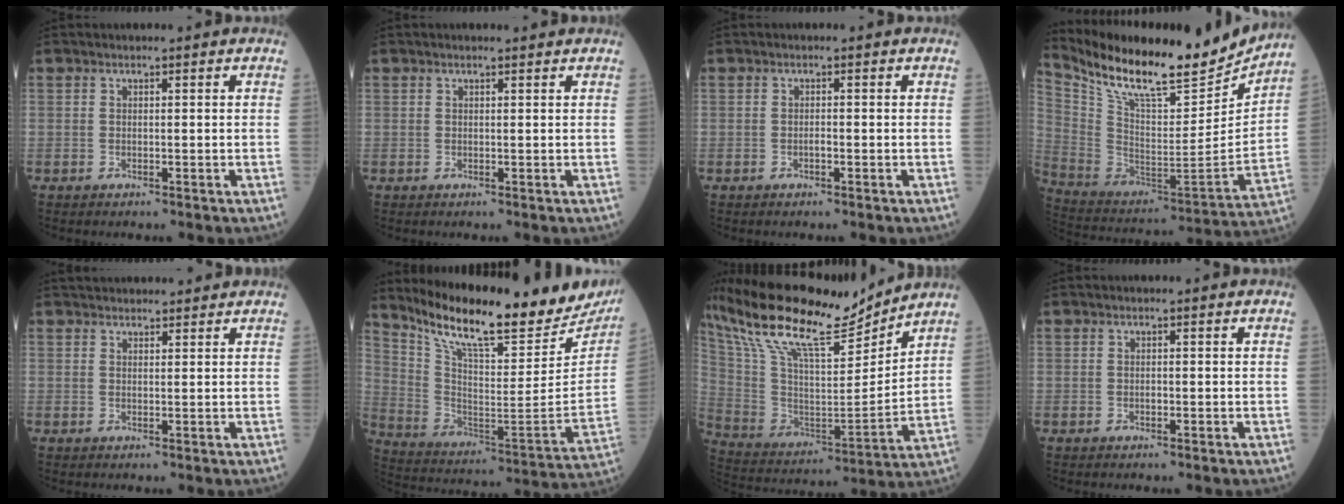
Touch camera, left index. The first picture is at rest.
{"total": 1.1, "force": [1.0, 0.0, 0.4], "torque": [-0.009, 0.007, 0.016]}
{"total": 0.6, "force": [-0.3, 0.1, 0.5], "torque": [-0.009, 0.001, -0.006]}
{"total": 23.4, "force": [20.1, 4.5, 11.0], "torque": [-0.206, -0.018, 0.329]}
{"total": 7.2, "force": [6.8, 1.5, 2.0], "torque": [-0.023, 0.033, 0.093]}
{"total": 26.5, "force": [22.7, 5.5, 12.6], "torque": [-0.217, -0.055, 0.329]}
{"total": 22.1, "force": [18.2, 3.7, 12.0], "torque": [-0.235, 0.007, 0.329]}
{"total": 0.0}